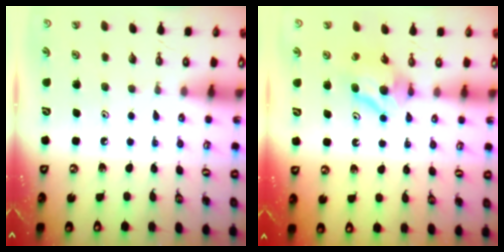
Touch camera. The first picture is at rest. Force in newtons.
{"total": 7.6, "press": 7.6, "slide": 0.3}